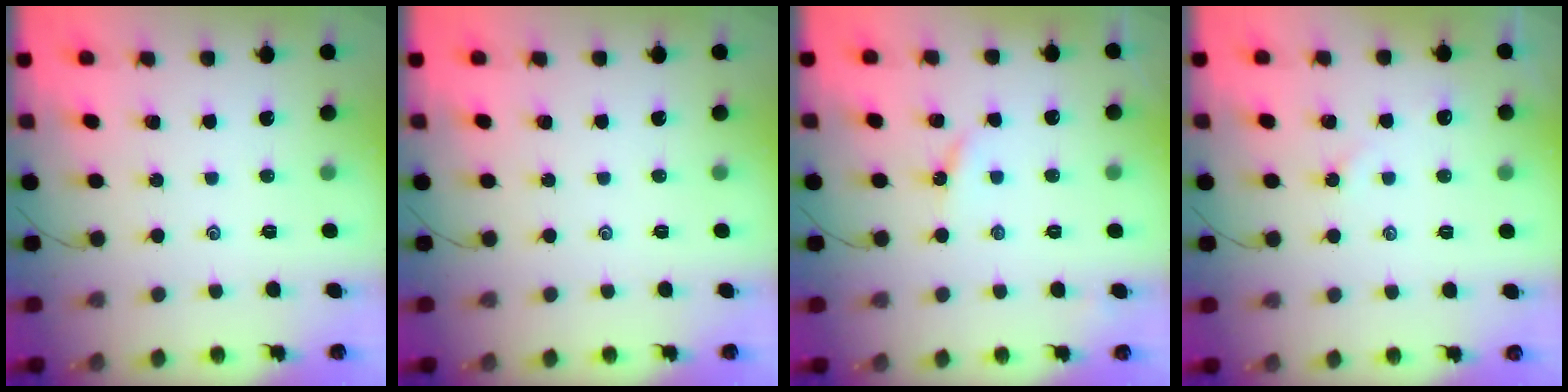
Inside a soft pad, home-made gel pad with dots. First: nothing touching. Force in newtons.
{"total": 0.0}
{"total": 3.8, "press": 3.8, "slide": 0.4}
{"total": 2.2, "press": 2.2, "slide": 0.4}